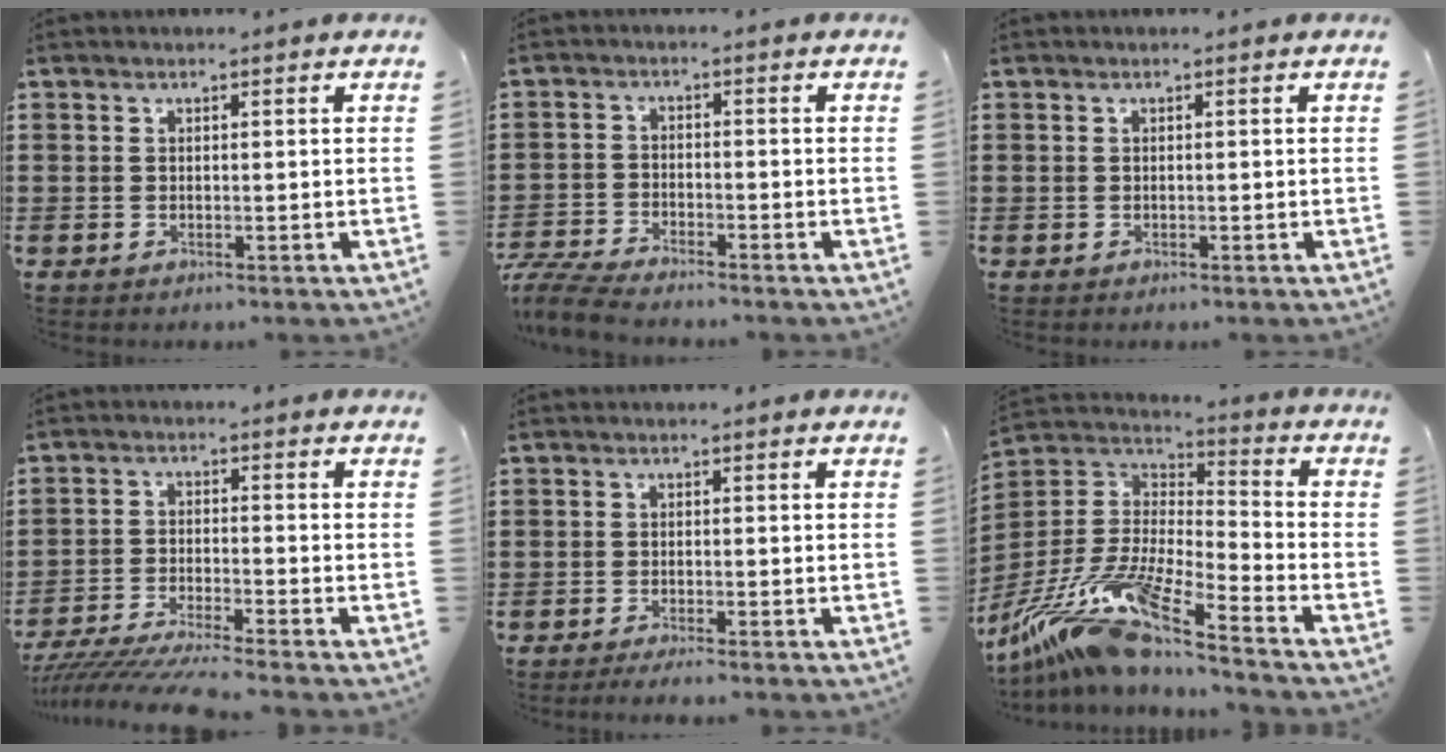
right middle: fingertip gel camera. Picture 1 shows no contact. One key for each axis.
{"total": 5.2, "fx": -5.0, "fy": 0.4, "fz": 1.7, "tx": -0.060, "ty": -0.010, "tz": -0.106}
{"total": 0.0}
{"total": 5.7, "fx": -5.4, "fy": -0.4, "fz": 1.9, "tx": -0.049, "ty": -0.022, "tz": -0.110}
{"total": 1.3, "fx": -1.1, "fy": -0.1, "fz": 0.6, "tx": -0.009, "ty": -0.002, "tz": -0.021}
{"total": 14.3, "fx": -11.4, "fy": 0.8, "fz": 8.6, "tx": -0.197, "ty": -0.003, "tz": -0.230}